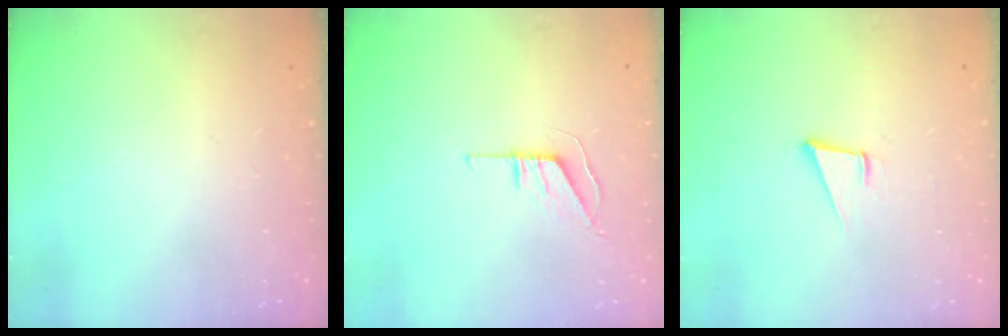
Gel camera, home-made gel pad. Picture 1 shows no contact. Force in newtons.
{"total": 5.5, "press": 5.5, "slide": 0.4}
{"total": 3.6, "press": 2.7, "slide": 2.4}